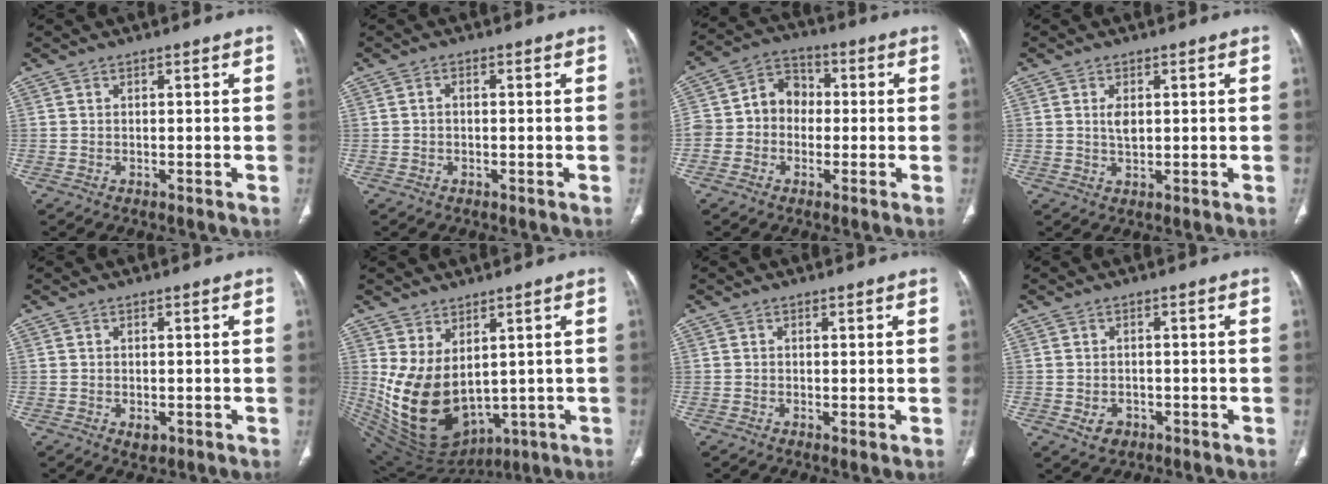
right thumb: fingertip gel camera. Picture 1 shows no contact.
{"total": 1.0, "force": [-0.2, 0.7, 0.6], "torque": [-0.010, 0.004, -0.005]}
{"total": 9.0, "force": [-0.8, 7.9, 4.3], "torque": [-0.050, 0.039, -0.028]}
{"total": 2.7, "force": [0.6, 1.4, 2.2], "torque": [-0.036, -0.005, 0.014]}
{"total": 1.8, "force": [-0.5, 1.2, 1.3], "torque": [-0.013, -0.002, -0.001]}
{"total": 15.4, "force": [1.4, 9.8, 11.8], "torque": [-0.203, -0.031, 0.067]}
{"total": 1.0, "force": [-0.1, 0.2, 0.9], "torque": [-0.022, -0.006, -0.002]}
{"total": 3.1, "force": [-1.1, 2.4, 1.6], "torque": [-0.020, 0.004, -0.008]}